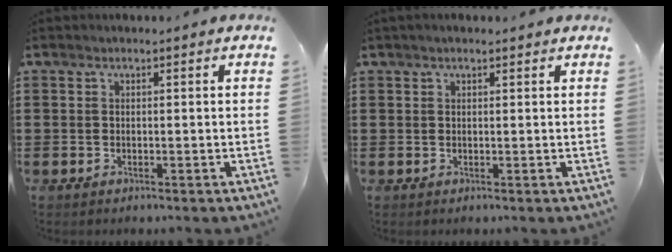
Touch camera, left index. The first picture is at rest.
{"total": 0.8, "force": [0.6, 0.2, 0.5], "torque": [-0.010, 0.002, 0.010]}